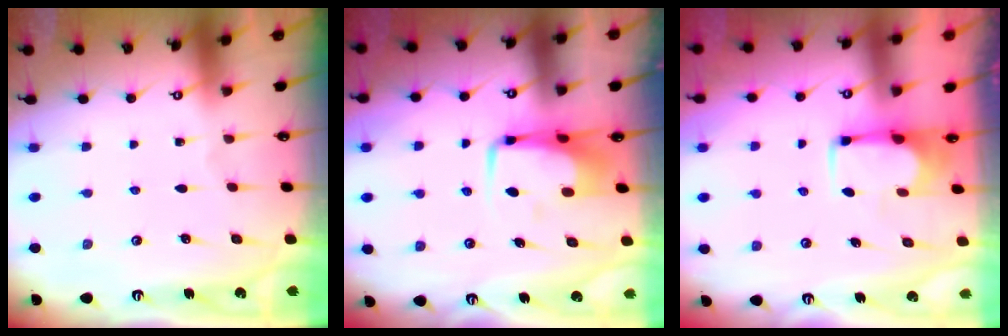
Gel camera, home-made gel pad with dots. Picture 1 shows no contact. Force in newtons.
{"total": 6.5, "press": 6.4, "slide": 1.3}
{"total": 1.8, "press": 1.7, "slide": 0.5}